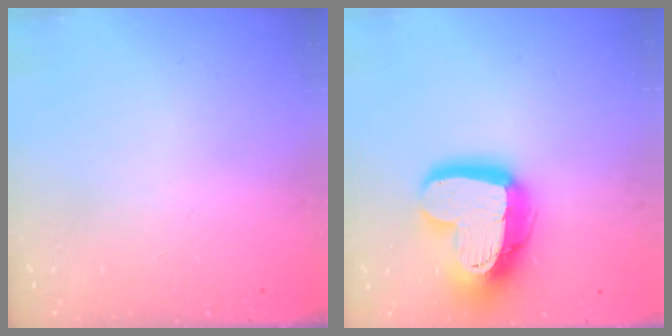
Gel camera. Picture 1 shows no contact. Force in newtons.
{"total": 18.8, "press": 18.7, "slide": 1.8}